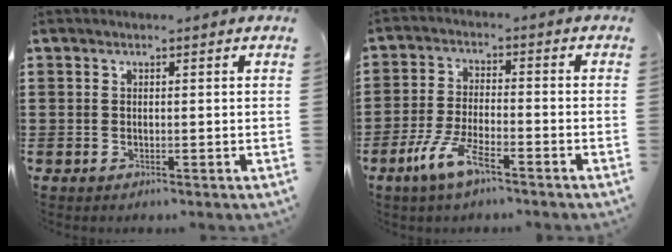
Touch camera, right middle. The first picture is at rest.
{"total": 6.5, "force": [-3.9, 1.4, 5.0], "torque": [-0.117, -0.011, -0.077]}